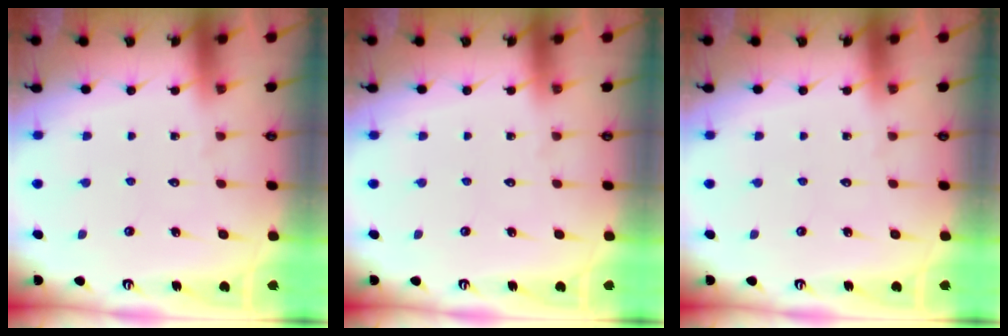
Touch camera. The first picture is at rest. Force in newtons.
{"total": 0.0}
{"total": 0.0}